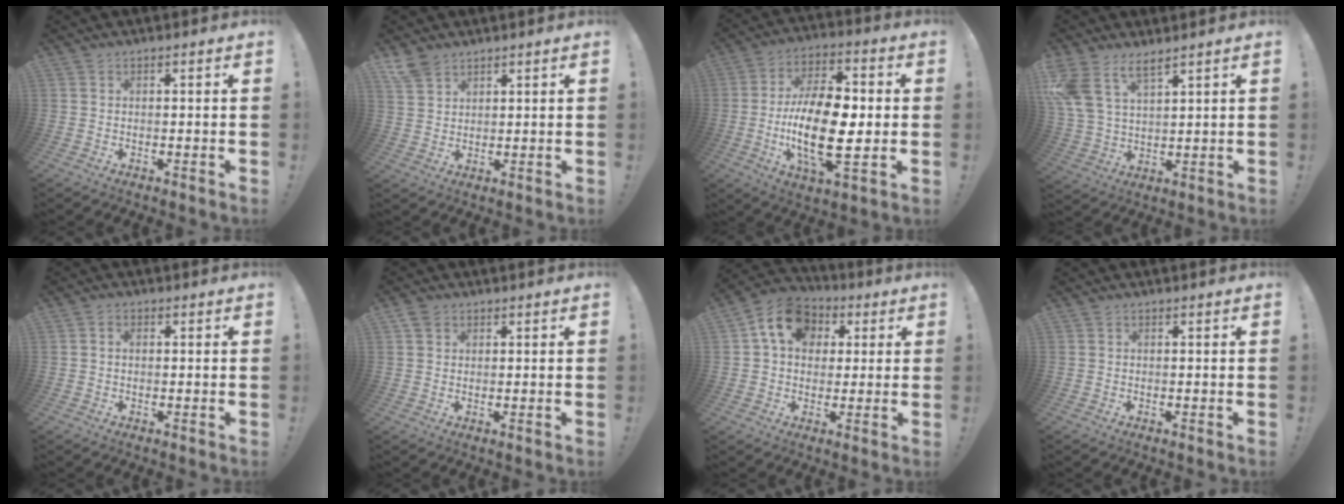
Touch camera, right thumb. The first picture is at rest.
{"total": 5.8, "force": [4.4, 3.4, 1.5], "torque": [-0.023, -0.025, 0.086]}
{"total": 21.2, "force": [-3.0, 10.0, 18.4], "torque": [-0.345, 0.004, -0.054]}
{"total": 9.4, "force": [6.7, 4.4, 5.1], "torque": [-0.115, -0.027, 0.133]}
{"total": 1.6, "force": [-0.2, 1.2, 1.0], "torque": [-0.010, 0.003, -0.006]}
{"total": 2.8, "force": [1.7, 2.0, 0.7], "torque": [-0.001, -0.007, 0.031]}
{"total": 13.1, "force": [4.0, 10.4, 6.9], "torque": [-0.097, -0.005, 0.080]}
{"total": 0.0}